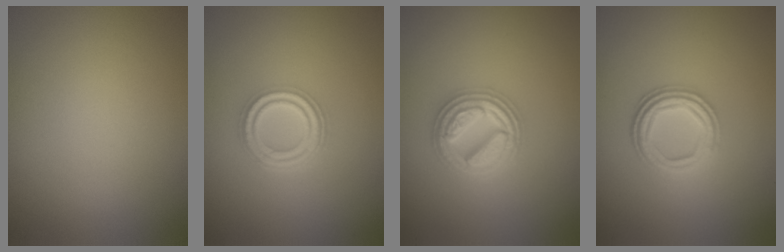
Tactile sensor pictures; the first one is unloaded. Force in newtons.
{"total": 4.0, "press": 3.1, "slide": 2.5}
{"total": 4.8, "press": 4.8, "slide": 0.8}
{"total": 4.2, "press": 3.2, "slide": 2.7}